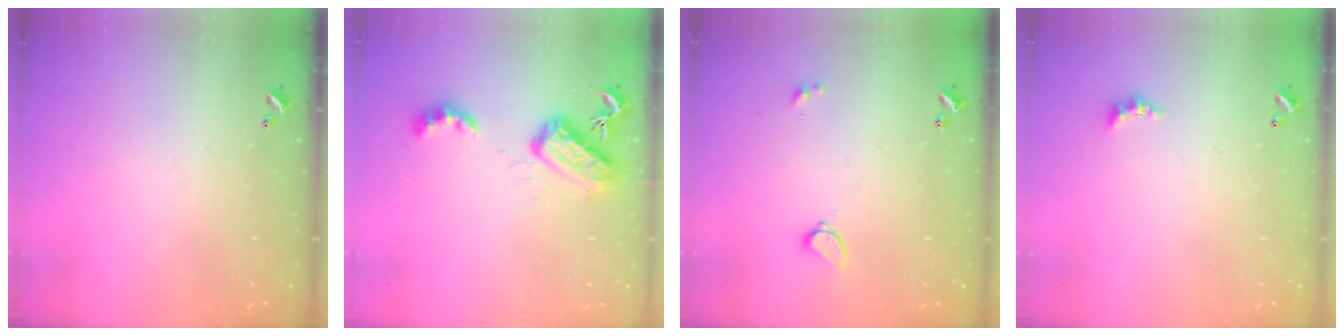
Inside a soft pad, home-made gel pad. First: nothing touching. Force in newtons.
{"total": 5.9, "press": 5.9, "slide": 0.7}
{"total": 1.7, "press": 1.6, "slide": 0.5}
{"total": 2.2, "press": 2.2, "slide": 0.6}